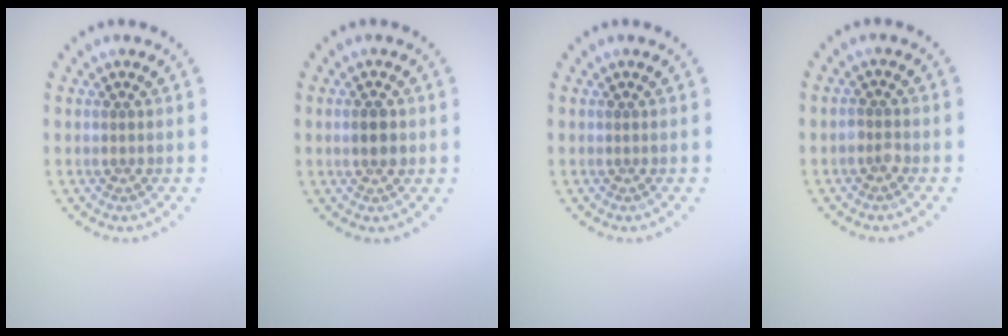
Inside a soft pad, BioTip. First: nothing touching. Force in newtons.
{"total": 2.3, "press": 2.3, "slide": 0.1}
{"total": 0.0}
{"total": 0.9, "press": 0.9, "slide": 0.2}